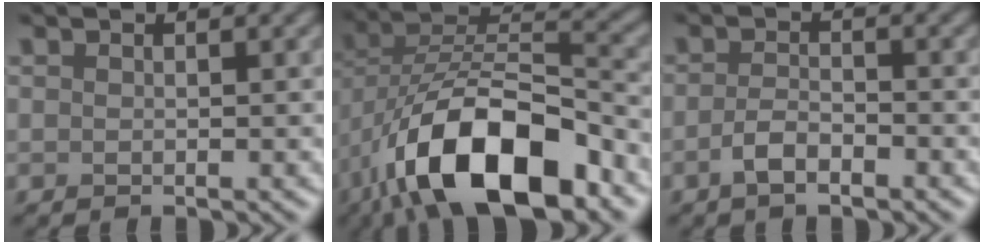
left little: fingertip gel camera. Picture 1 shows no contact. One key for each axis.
{"total": 13.8, "fx": -7.7, "fy": 5.6, "fz": 10.0, "tx": -0.173, "ty": 0.000, "tz": -0.143}
{"total": 2.1, "fx": -1.5, "fy": 0.6, "fz": 1.4, "tx": -0.026, "ty": 0.004, "tz": -0.035}